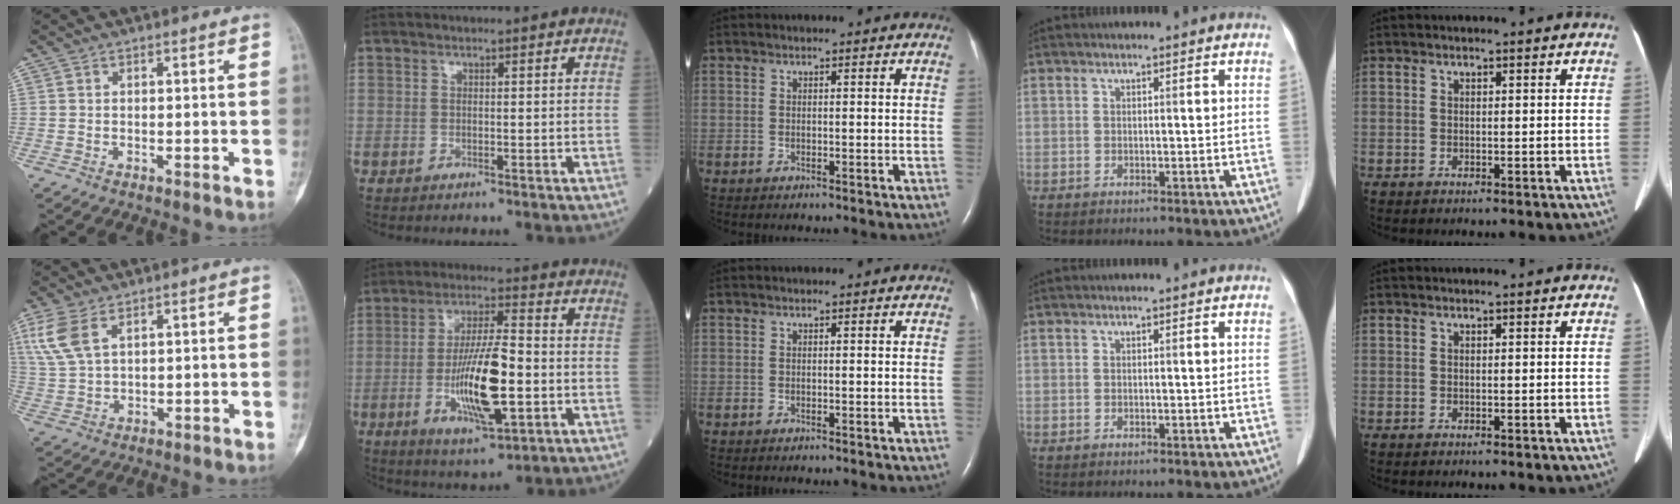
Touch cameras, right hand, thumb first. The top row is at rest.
{"thumb": {"total": 9.1, "force": [4.0, 5.3, 6.1], "torque": [-0.139, -0.002, 0.085]}, "index": {"total": 13.8, "force": [-2.8, 2.8, 13.2], "torque": [-0.247, -0.006, -0.046]}}